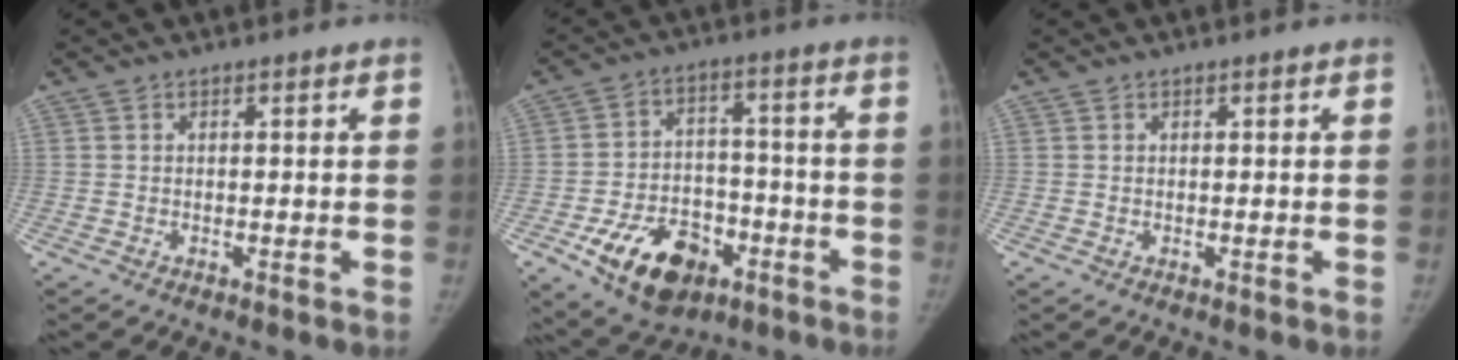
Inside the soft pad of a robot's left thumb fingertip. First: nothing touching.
{"total": 15.7, "force": [-7.6, 10.2, 9.2], "torque": [-0.117, 0.041, -0.114]}
{"total": 0.0}